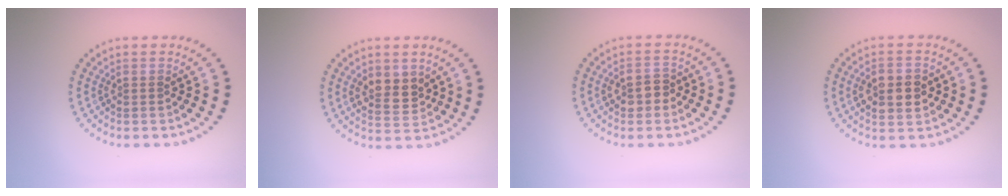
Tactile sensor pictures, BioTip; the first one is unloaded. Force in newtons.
{"total": 3.0, "press": 2.9, "slide": 0.8}
{"total": 2.3, "press": 2.3, "slide": 0.4}
{"total": 4.3, "press": 4.3, "slide": 0.2}